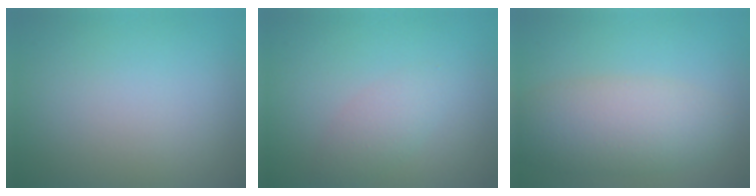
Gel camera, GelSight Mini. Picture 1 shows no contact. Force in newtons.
{"total": 2.0, "press": 2.0, "slide": 0.1}
{"total": 5.7, "press": 5.7, "slide": 0.3}